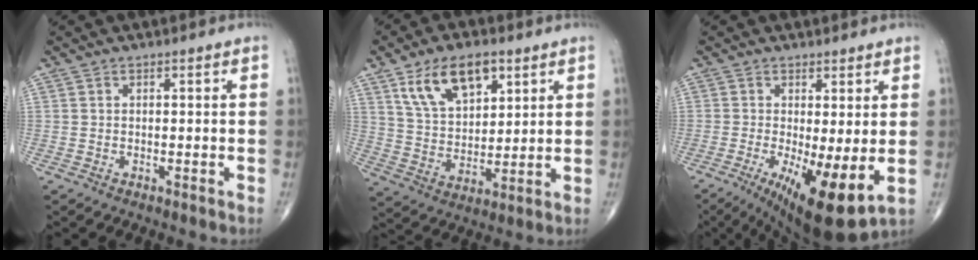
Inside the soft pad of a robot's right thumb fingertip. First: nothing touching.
{"total": 13.3, "force": [6.9, 7.2, 8.8], "torque": [-0.130, -0.024, 0.133]}
{"total": 12.4, "force": [-2.3, 3.5, 11.7], "torque": [-0.190, -0.025, -0.024]}